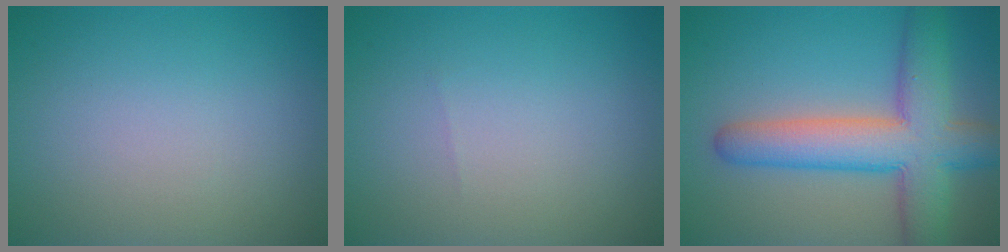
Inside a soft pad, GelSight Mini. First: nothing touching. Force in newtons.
{"total": 0.0}
{"total": 8.6, "press": 8.6, "slide": 0.3}